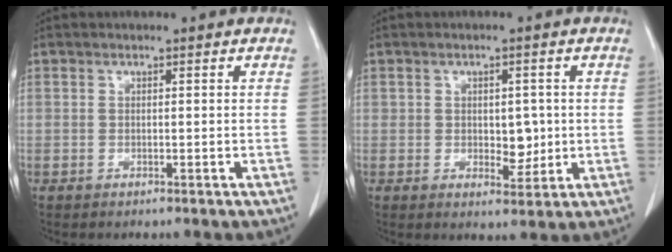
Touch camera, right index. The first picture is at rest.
{"total": 4.0, "force": [0.0, 2.5, 3.2], "torque": [-0.038, -0.002, 0.007]}